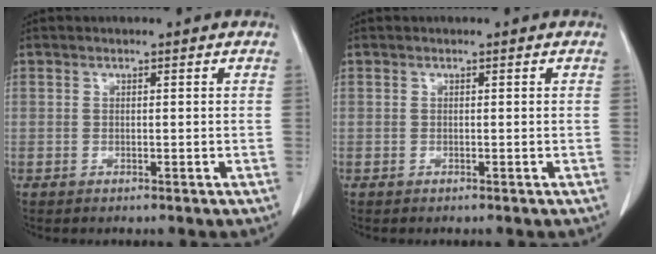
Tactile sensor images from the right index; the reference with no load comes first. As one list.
[{"total": 0.0}]